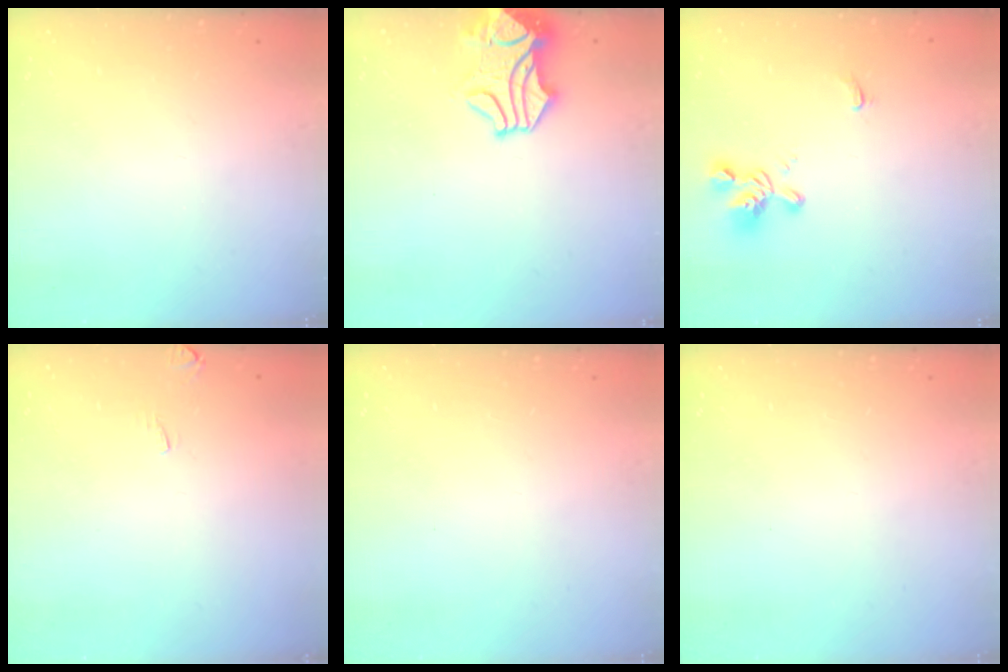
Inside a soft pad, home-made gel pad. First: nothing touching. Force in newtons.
{"total": 2.4, "press": 2.1, "slide": 1.2}
{"total": 2.0, "press": 1.6, "slide": 1.2}
{"total": 4.8, "press": 4.8, "slide": 0.1}
{"total": 0.0}
{"total": 0.0}